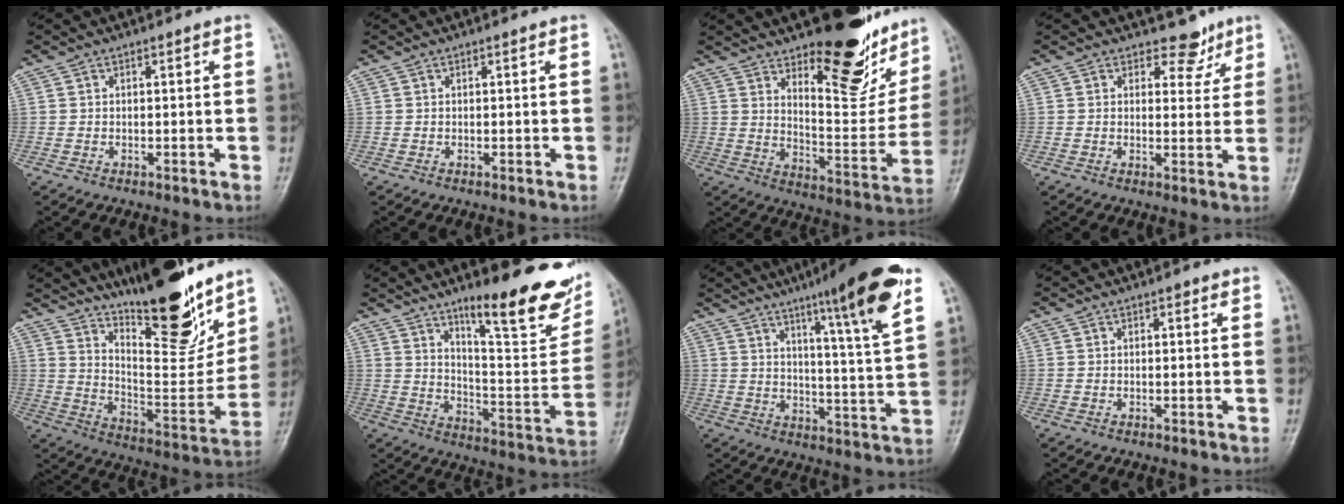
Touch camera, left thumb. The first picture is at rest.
{"total": 0.0}
{"total": 20.8, "force": [13.9, 8.0, 13.3], "torque": [-0.126, -0.096, 0.206]}
{"total": 4.4, "force": [3.3, 2.7, 0.9], "torque": [0.017, -0.022, 0.042]}
{"total": 21.7, "force": [15.9, 6.0, 13.5], "torque": [-0.163, -0.108, 0.260]}
{"total": 23.0, "force": [14.4, 5.9, 17.0], "torque": [-0.196, -0.074, 0.218]}
{"total": 16.5, "force": [9.7, 0.9, 13.3], "torque": [-0.185, -0.048, 0.141]}
{"total": 0.8, "force": [0.4, 0.4, 0.5], "torque": [-0.002, 0.000, 0.002]}